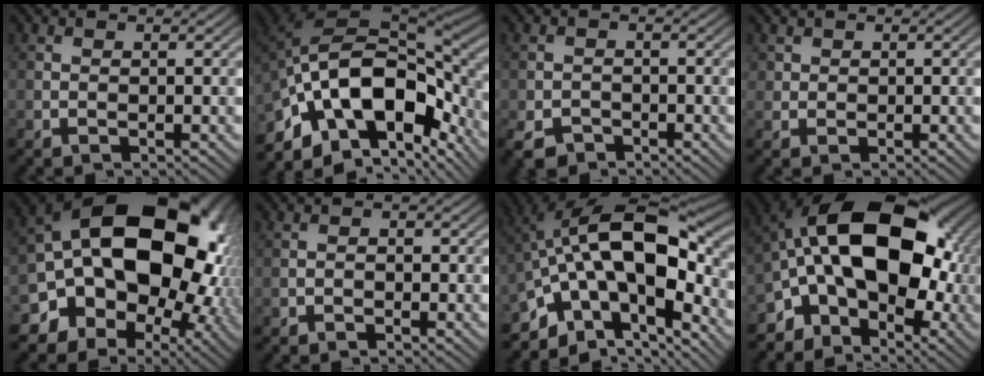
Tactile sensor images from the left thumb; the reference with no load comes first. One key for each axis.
{"total": 16.2, "fx": -4.3, "fy": 8.6, "fz": 13.1, "tx": -0.252, "ty": -0.001, "tz": -0.078}
{"total": 3.1, "fx": -2.2, "fy": 1.9, "fz": 1.1, "tx": -0.024, "ty": -0.007, "tz": -0.046}
{"total": 1.4, "fx": 0.6, "fy": 1.2, "fz": 0.1, "tx": -0.002, "ty": -0.004, "tz": 0.011}
{"total": 22.0, "fx": 0.1, "fy": 16.8, "fz": 14.2, "tx": -0.220, "ty": -0.020, "tz": -0.010}
{"total": 0.8, "fx": -0.6, "fy": 0.4, "fz": 0.5, "tx": -0.007, "ty": 0.003, "tz": -0.013}
{"total": 17.0, "fx": -2.5, "fy": 9.2, "fz": 14.1, "tx": -0.232, "ty": 0.014, "tz": -0.052}
{"total": 15.5, "fx": -1.6, "fy": 9.8, "fz": 11.9, "tx": -0.173, "ty": 0.015, "tz": -0.048}